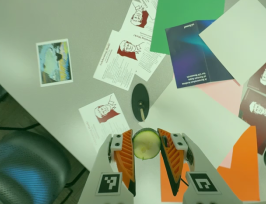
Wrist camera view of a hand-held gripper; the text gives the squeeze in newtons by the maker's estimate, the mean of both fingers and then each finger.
{"total": 11.2, "left": 11.3, "right": 11.1}